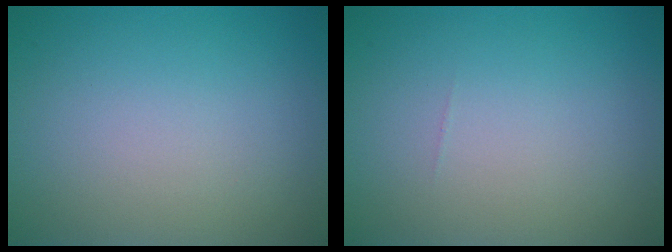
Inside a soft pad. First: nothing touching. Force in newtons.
{"total": 0.0}